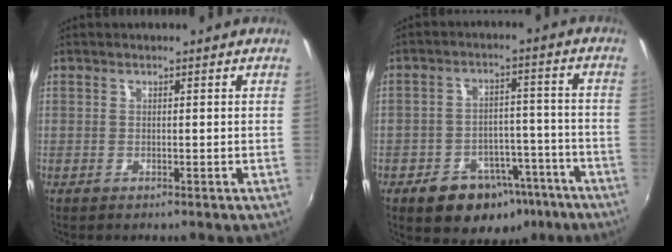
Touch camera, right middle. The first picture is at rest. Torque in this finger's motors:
{"motor_torque": [0.38, -1.01, 0.13, 0.02]}